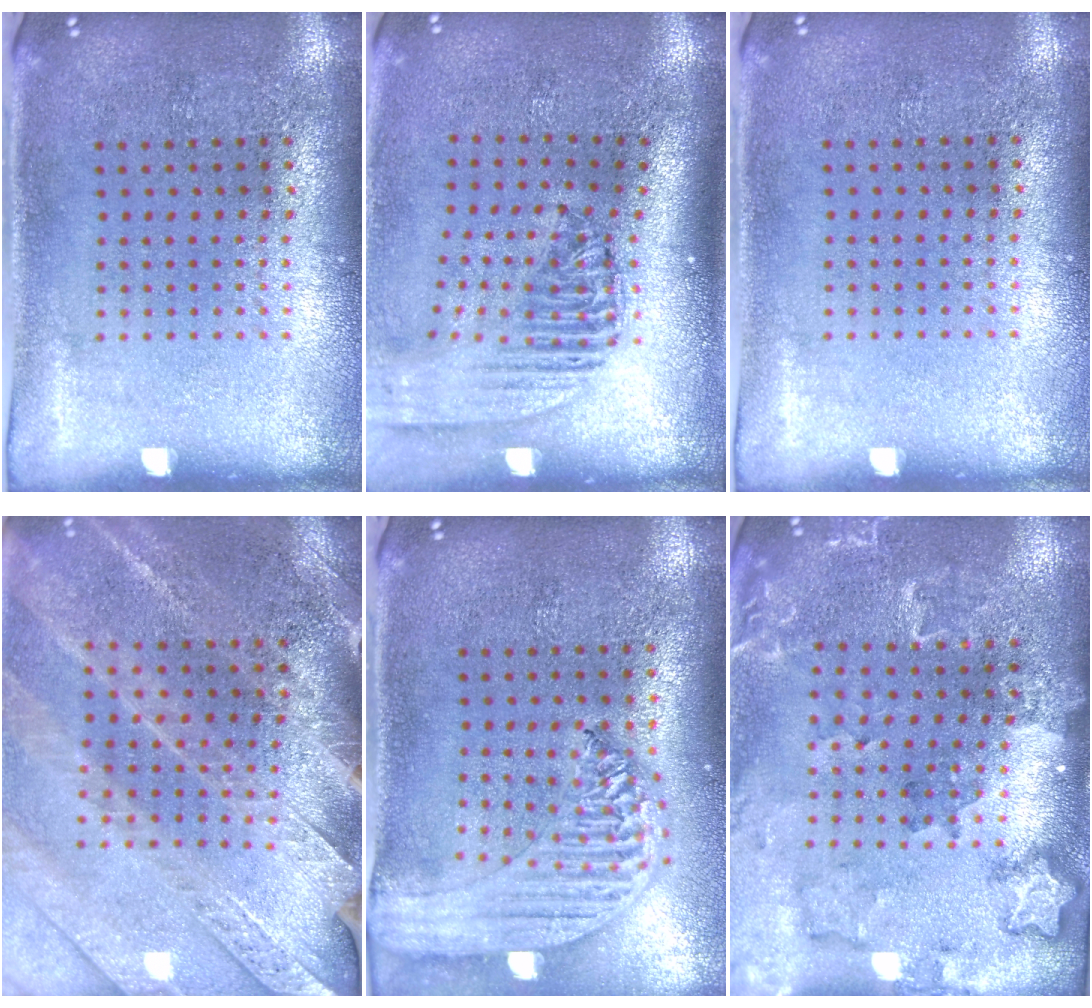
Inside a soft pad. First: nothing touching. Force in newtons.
{"total": 2.3, "press": 1.8, "slide": 1.5}
{"total": 0.0}
{"total": 3.0, "press": 3.0, "slide": 0.4}
{"total": 2.2, "press": 2.0, "slide": 1.0}
{"total": 1.8, "press": 1.8, "slide": 0.2}